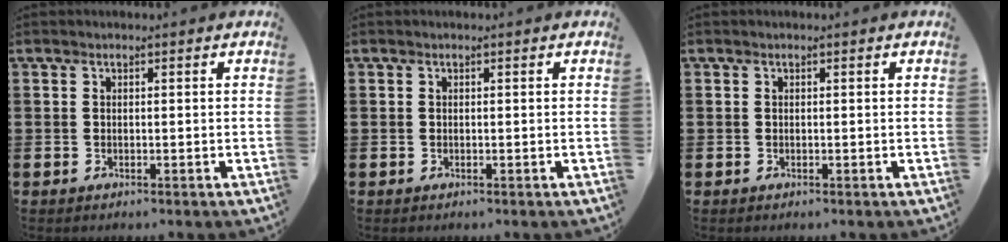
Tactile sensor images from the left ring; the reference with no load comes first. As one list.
[{"total": 0.0}, {"total": 0.0}]